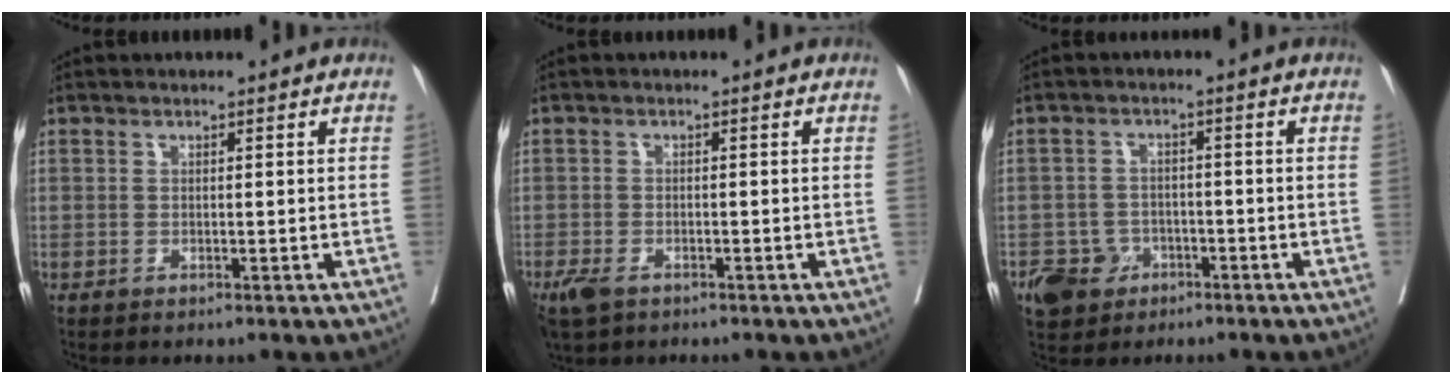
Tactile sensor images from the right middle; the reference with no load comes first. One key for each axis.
{"total": 4.1, "fx": -2.7, "fy": 2.1, "fz": 2.3, "tx": -0.050, "ty": -0.008, "tz": -0.044}
{"total": 5.1, "fx": -2.8, "fy": 4.1, "fz": 0.9, "tx": -0.014, "ty": 0.009, "tz": -0.044}